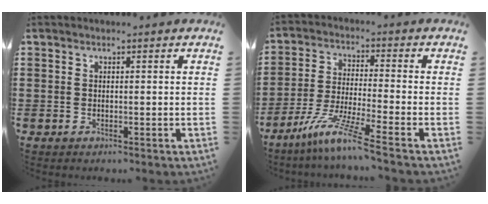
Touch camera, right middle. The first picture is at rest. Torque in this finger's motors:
{"motor_torque": [1.57, -0.57, 0.30, 0.11]}